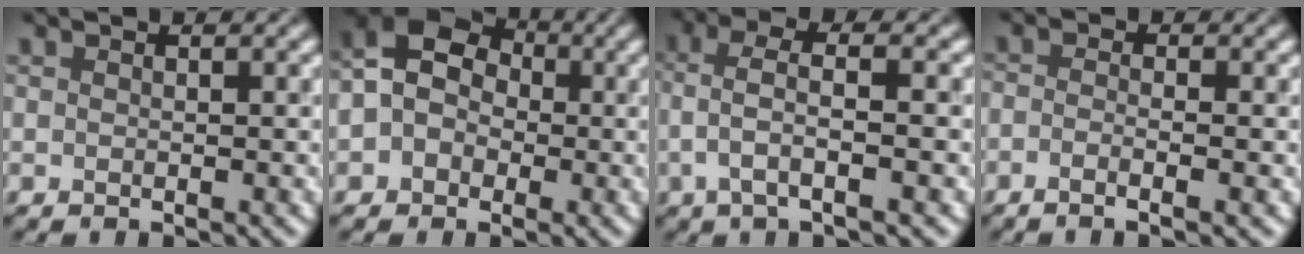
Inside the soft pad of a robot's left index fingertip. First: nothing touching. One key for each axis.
{"total": 7.2, "fx": 0.4, "fy": 6.0, "fz": 3.9, "tx": -0.073, "ty": 0.049, "tz": -0.014}
{"total": 2.6, "fx": -0.4, "fy": 0.4, "fz": 2.6, "tx": -0.065, "ty": 0.021, "tz": 0.003}
{"total": 1.9, "fx": -1.2, "fy": 0.3, "fz": 1.4, "tx": -0.021, "ty": 0.003, "tz": -0.018}